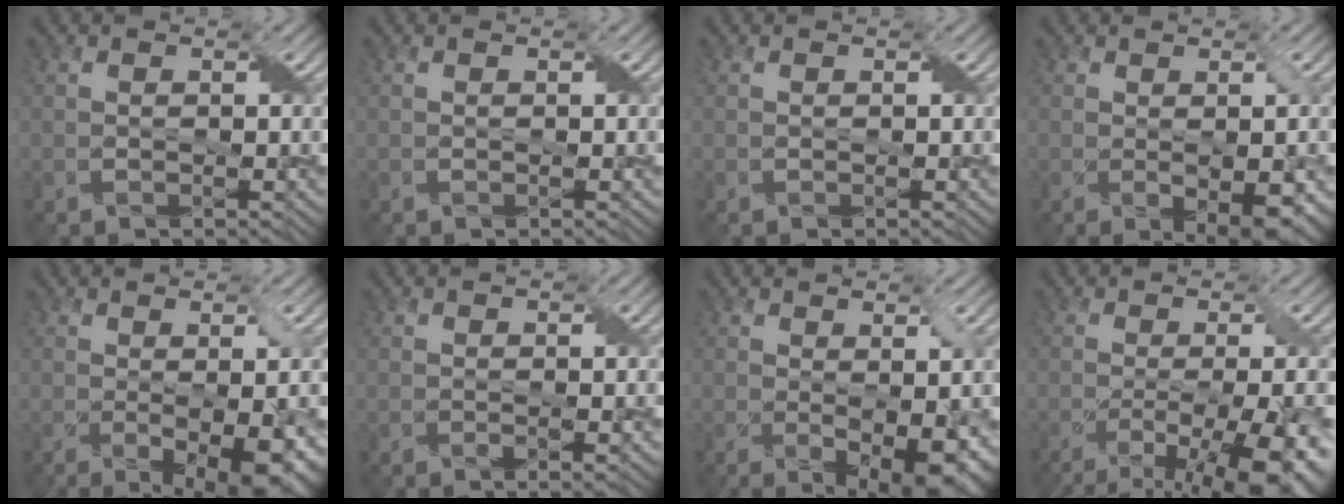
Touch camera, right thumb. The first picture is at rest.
{"total": 0.0}
{"total": 0.0}
{"total": 4.9, "force": [-0.8, 1.7, 4.5], "torque": [-0.070, -0.014, 0.001]}
{"total": 8.3, "force": [-1.7, 2.9, 7.6], "torque": [-0.105, -0.023, 0.002]}
{"total": 1.3, "force": [0.0, 0.2, 1.3], "torque": [-0.023, -0.002, 0.000]}
{"total": 6.7, "force": [-0.7, 2.8, 6.0], "torque": [-0.094, -0.021, 0.013]}
{"total": 12.9, "force": [-6.0, 3.3, 10.9], "torque": [-0.150, -0.008, -0.079]}